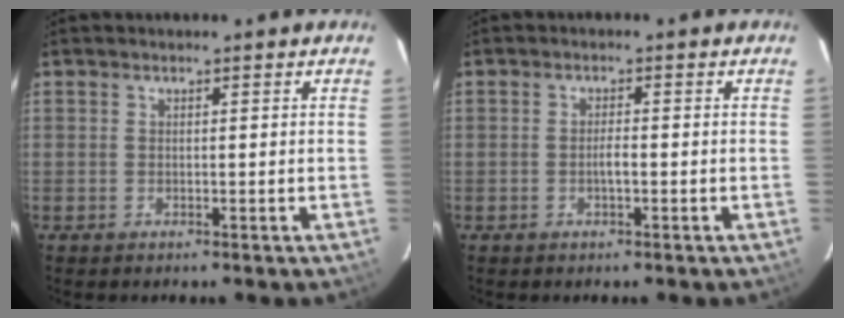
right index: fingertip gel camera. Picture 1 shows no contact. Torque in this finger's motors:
{"motor_torque": [0.71, -0.13, 0.26, 0.07]}